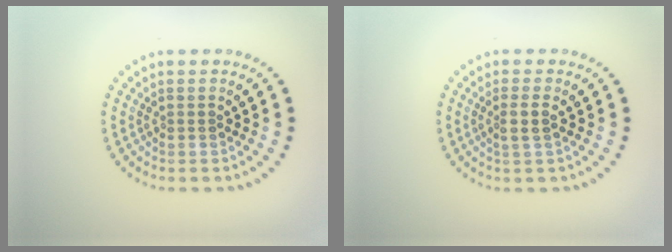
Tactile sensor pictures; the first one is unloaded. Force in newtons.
{"total": 1.4, "press": 1.2, "slide": 0.8}